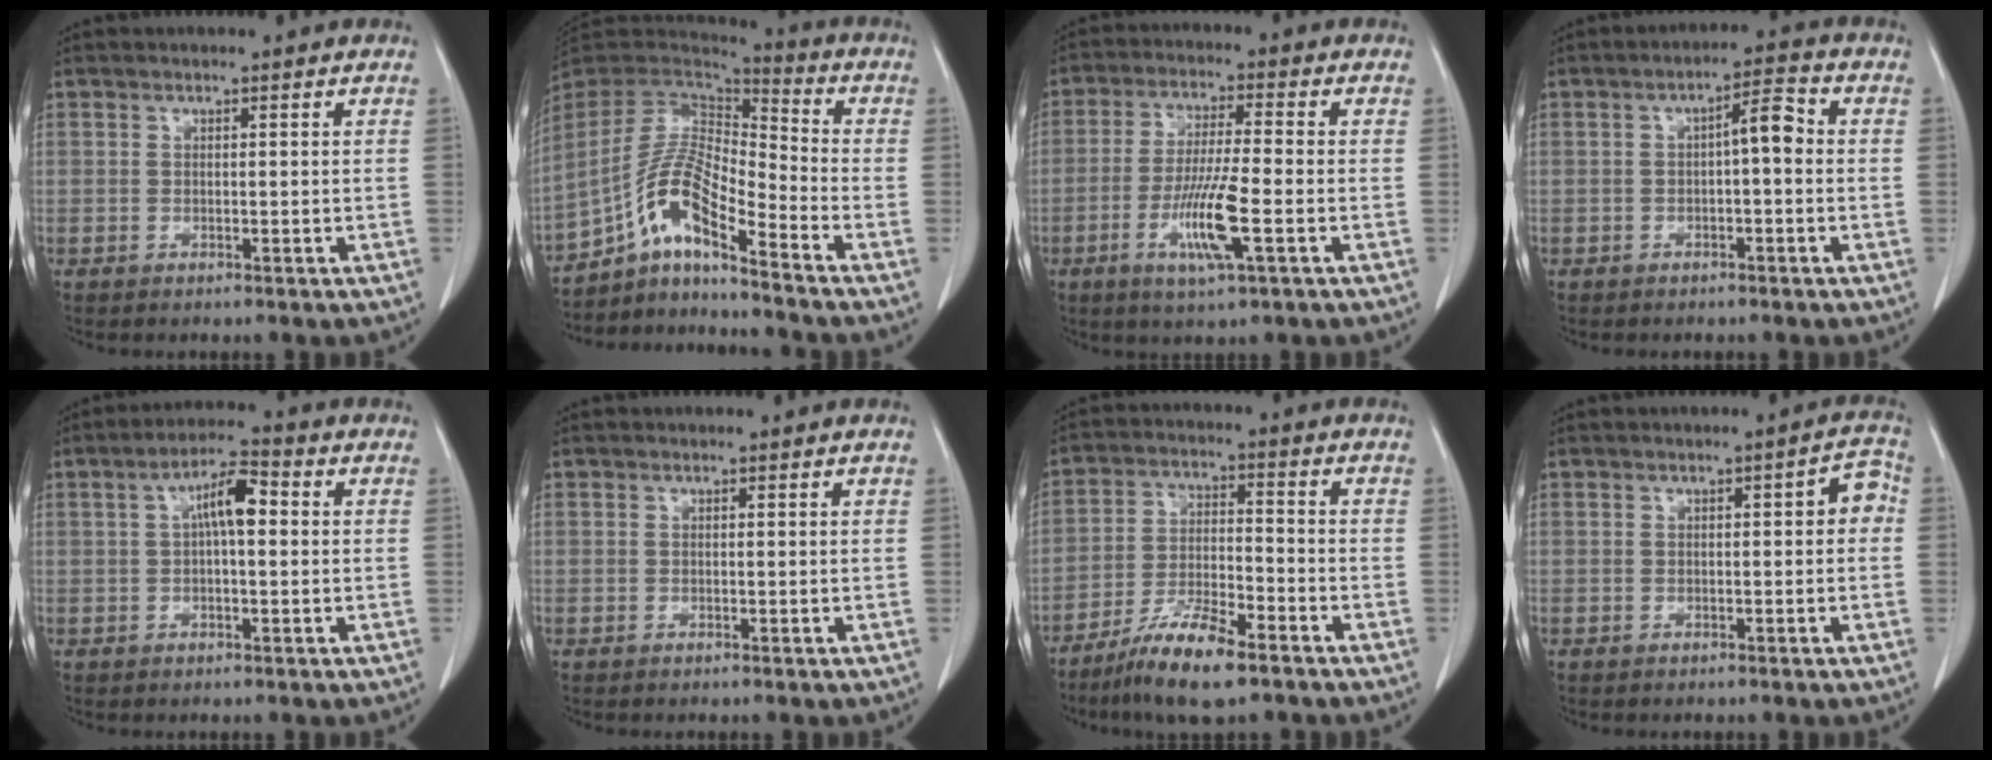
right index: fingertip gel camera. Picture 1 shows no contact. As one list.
[{"total": 12.4, "force": [-7.7, 2.0, 9.6], "torque": [-0.195, 0.016, -0.143]}, {"total": 9.3, "force": [-3.1, 0.4, 8.8], "torque": [-0.171, -0.013, -0.060]}, {"total": 4.5, "force": [0.1, 1.1, 4.4], "torque": [-0.065, 0.020, -0.001]}, {"total": 6.2, "force": [1.0, 1.6, 5.9], "torque": [-0.107, 0.022, 0.014]}, {"total": 0.0}, {"total": 10.3, "force": [-7.2, 1.8, 7.2], "torque": [-0.140, -0.018, -0.131]}, {"total": 3.4, "force": [0.1, 1.1, 3.2], "torque": [-0.031, 0.016, -0.003]}]